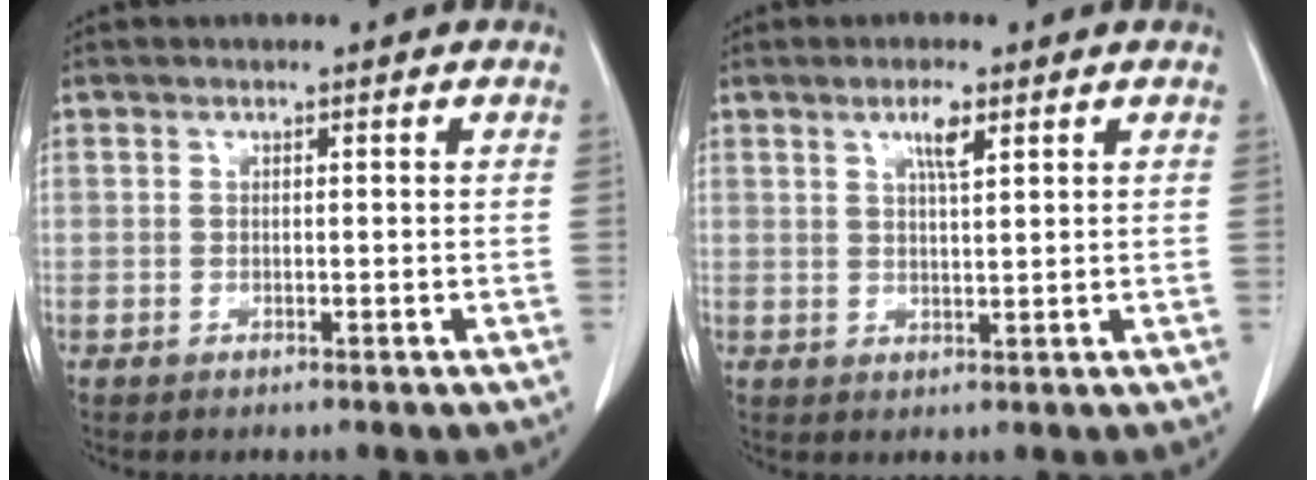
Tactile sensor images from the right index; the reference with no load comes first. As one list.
[{"total": 3.2, "force": [1.8, 0.3, 2.7], "torque": [-0.049, -0.001, 0.031]}]